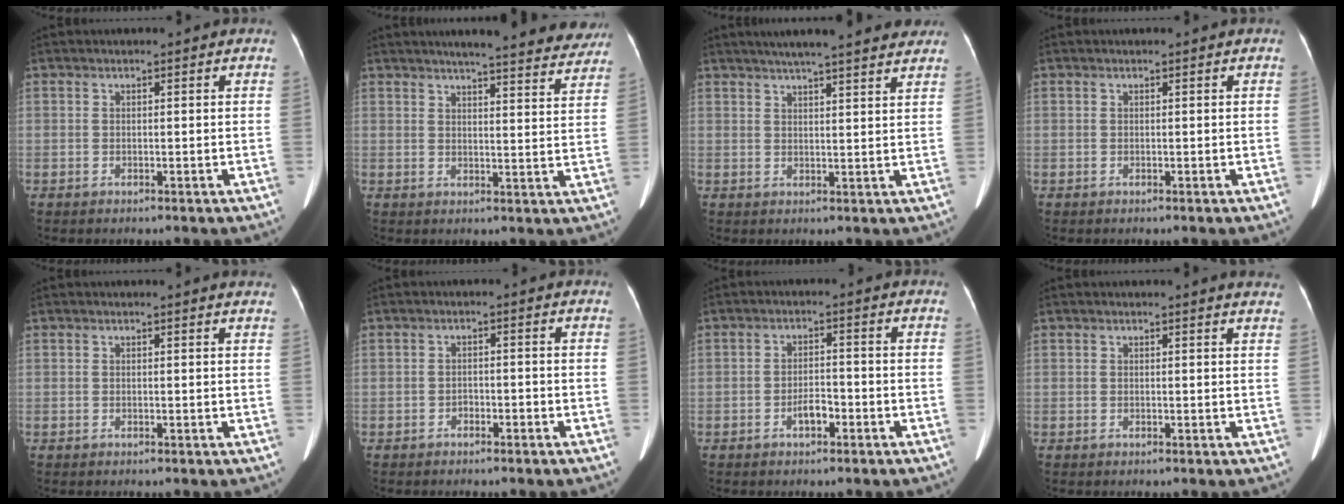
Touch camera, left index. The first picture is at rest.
{"total": 18.6, "force": [16.7, 2.4, 7.7], "torque": [-0.089, -0.017, 0.192]}
{"total": 15.1, "force": [13.1, 1.3, 7.5], "torque": [-0.108, 0.025, 0.166]}
{"total": 0.0}
{"total": 2.2, "force": [2.1, -0.1, 0.6], "torque": [-0.013, -0.003, 0.011]}
{"total": 1.2, "force": [-0.9, 0.6, 0.5], "torque": [-0.007, 0.002, -0.014]}
{"total": 2.8, "force": [-1.5, 1.2, 2.0], "torque": [-0.036, 0.005, -0.027]}
{"total": 3.7, "force": [3.5, 0.1, 1.1], "torque": [-0.014, -0.007, 0.019]}